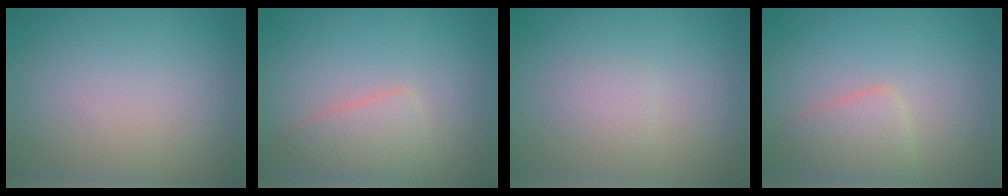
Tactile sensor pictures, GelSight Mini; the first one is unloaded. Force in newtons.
{"total": 2.8, "press": 2.8, "slide": 0.2}
{"total": 1.3, "press": 1.3, "slide": 0.1}
{"total": 2.8, "press": 2.8, "slide": 0.1}